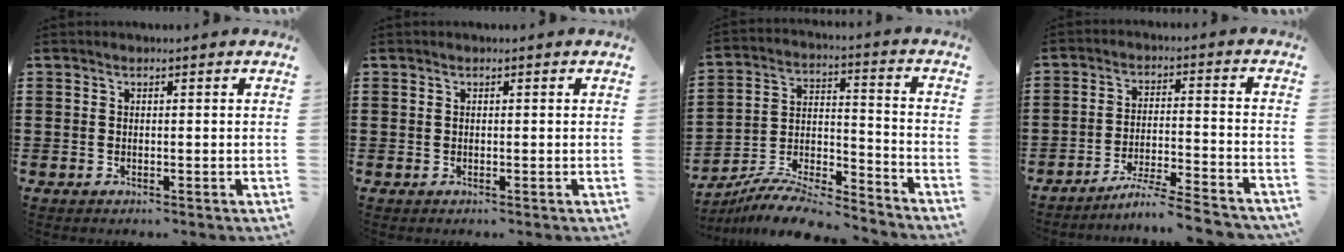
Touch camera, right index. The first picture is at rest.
{"total": 0.0}
{"total": 8.9, "force": [-8.3, 1.4, 2.9], "torque": [-0.048, 0.014, -0.162]}
{"total": 6.2, "force": [-5.6, -0.4, 2.5], "torque": [-0.048, -0.009, -0.109]}